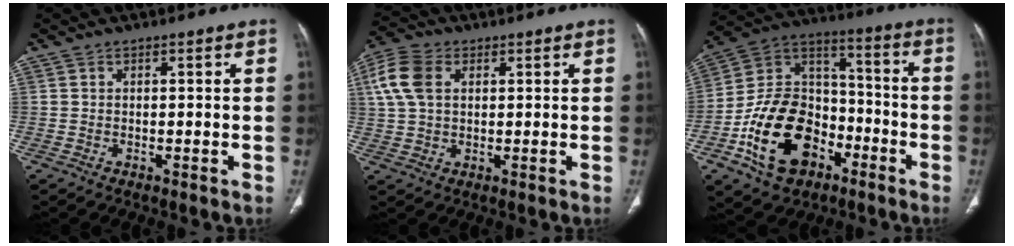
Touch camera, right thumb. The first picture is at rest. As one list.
[{"total": 8.9, "force": [2.4, 6.0, 6.2], "torque": [-0.140, 0.016, 0.044]}, {"total": 20.2, "force": [-8.7, 13.7, 12.1], "torque": [-0.176, 0.074, -0.152]}]